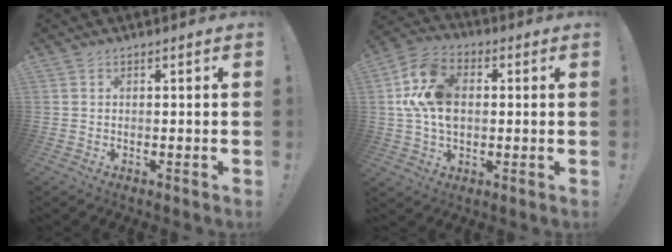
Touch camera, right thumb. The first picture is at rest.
{"total": 15.8, "force": [2.4, 11.2, 10.8], "torque": [-0.209, 0.004, 0.046]}